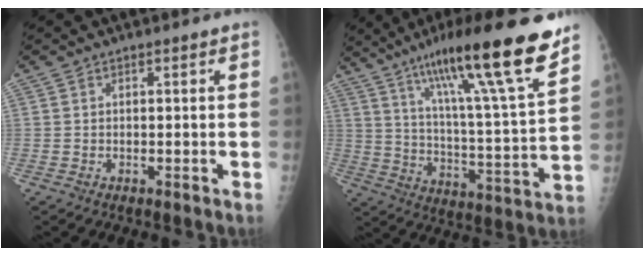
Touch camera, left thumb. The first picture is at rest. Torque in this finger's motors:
{"motor_torque": [0.77, 0.16, 1.56, -1.21, 0.25]}